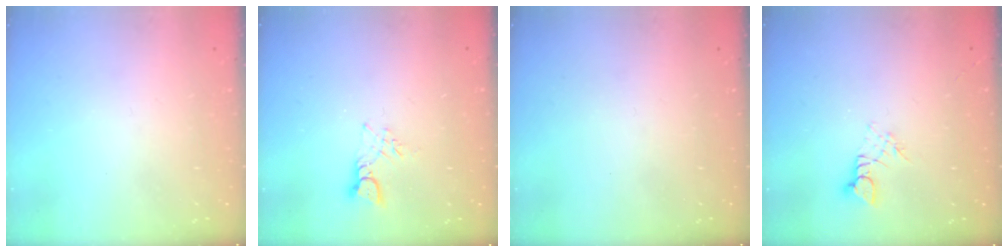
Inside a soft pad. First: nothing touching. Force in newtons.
{"total": 4.0, "press": 4.0, "slide": 0.2}
{"total": 0.0}
{"total": 3.2, "press": 3.2, "slide": 0.2}